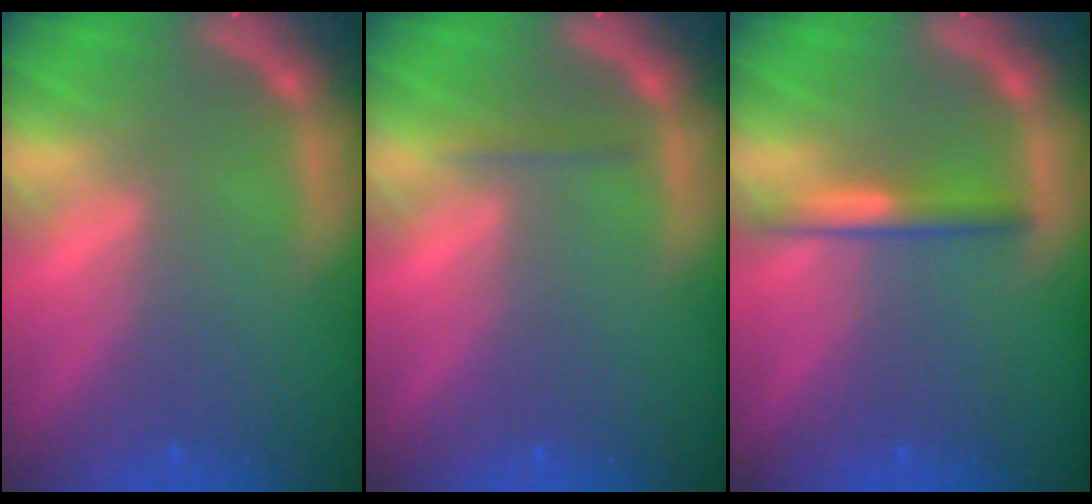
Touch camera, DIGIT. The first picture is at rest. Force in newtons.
{"total": 0.9}
{"total": 2.4}